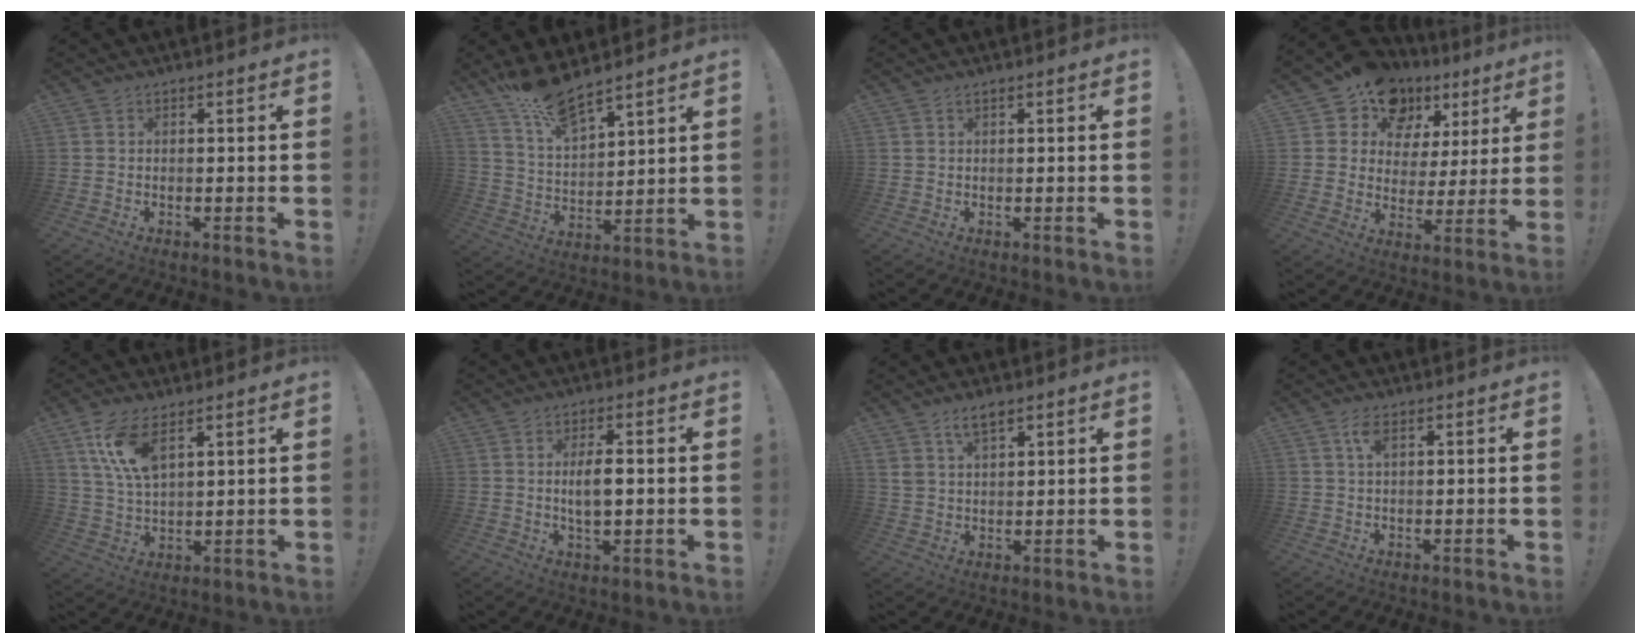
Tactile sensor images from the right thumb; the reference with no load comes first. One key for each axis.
{"total": 11.7, "fx": 10.3, "fy": 2.5, "fz": 4.8, "tx": -0.105, "ty": -0.068, "tz": 0.189}
{"total": 1.0, "fx": 0.9, "fy": 0.1, "fz": 0.5, "tx": -0.011, "ty": 0.000, "tz": 0.017}
{"total": 13.4, "fx": 9.2, "fy": 8.9, "fz": 4.0, "tx": -0.063, "ty": -0.063, "tz": 0.168}
{"total": 10.9, "fx": 6.1, "fy": 4.7, "fz": 7.8, "tx": -0.157, "ty": -0.017, "tz": 0.113}
{"total": 5.8, "fx": 0.1, "fy": 2.2, "fz": 5.4, "tx": -0.096, "ty": -0.005, "tz": -0.006}
{"total": 5.7, "fx": 4.1, "fy": 2.4, "fz": 3.2, "tx": -0.056, "ty": -0.015, "tz": 0.075}
{"total": 3.5, "fx": 1.3, "fy": 1.3, "fz": 2.9, "tx": -0.061, "ty": 0.004, "tz": 0.023}